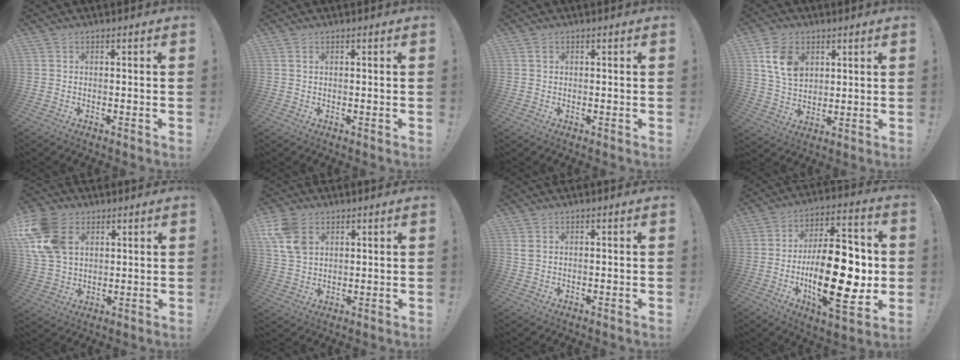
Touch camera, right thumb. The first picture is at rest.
{"total": 0.7, "force": [0.3, 0.3, 0.5], "torque": [-0.010, 0.000, 0.006]}
{"total": 0.8, "force": [0.2, 0.6, 0.4], "torque": [-0.001, 0.000, 0.001]}
{"total": 11.5, "force": [4.5, 8.4, 6.6], "torque": [-0.106, -0.007, 0.087]}
{"total": 16.7, "force": [6.1, 12.0, 9.8], "torque": [-0.197, -0.015, 0.122]}
{"total": 10.9, "force": [4.8, 7.4, 6.4], "torque": [-0.129, -0.007, 0.098]}
{"total": 1.5, "force": [0.7, 0.6, 1.2], "torque": [-0.018, -0.001, 0.011]}
{"total": 26.2, "force": [-3.6, 11.9, 23.1], "torque": [-0.380, 0.012, -0.054]}